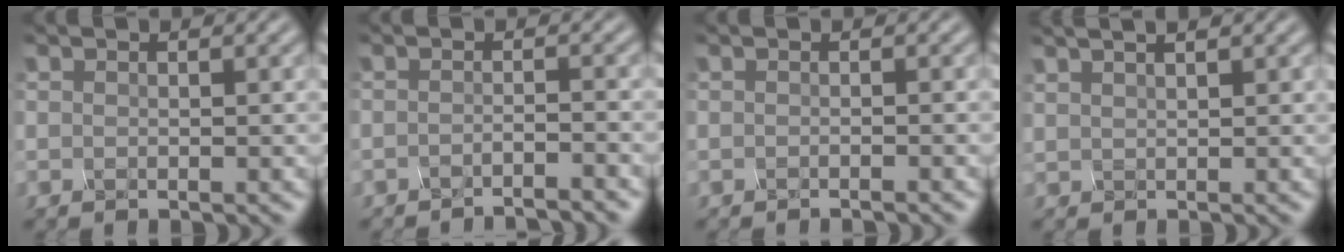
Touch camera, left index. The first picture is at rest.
{"total": 3.3, "force": [-3.2, -0.5, 0.5], "torque": [-0.013, 0.004, -0.038]}
{"total": 1.2, "force": [-1.0, 0.2, 0.6], "torque": [0.011, -0.002, -0.014]}
{"total": 2.3, "force": [2.1, 0.2, 1.0], "torque": [-0.009, 0.024, 0.013]}